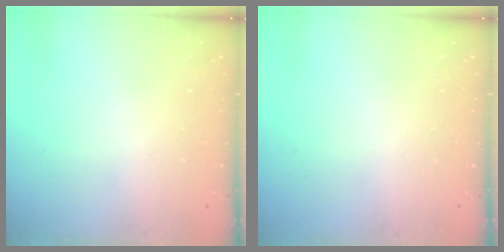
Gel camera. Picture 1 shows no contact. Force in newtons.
{"total": 0.0}